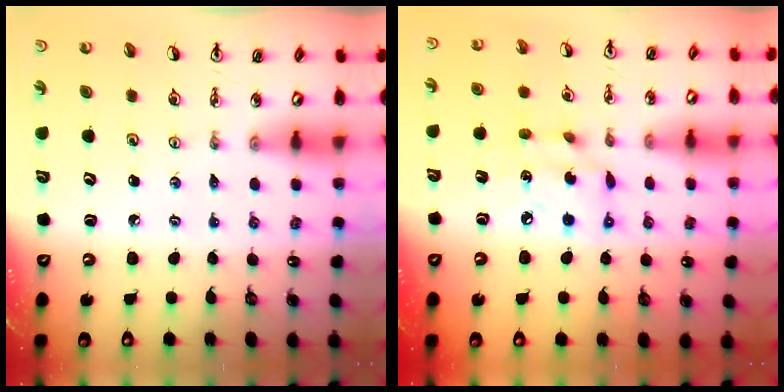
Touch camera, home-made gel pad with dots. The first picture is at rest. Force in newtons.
{"total": 10.6, "press": 10.6, "slide": 0.7}